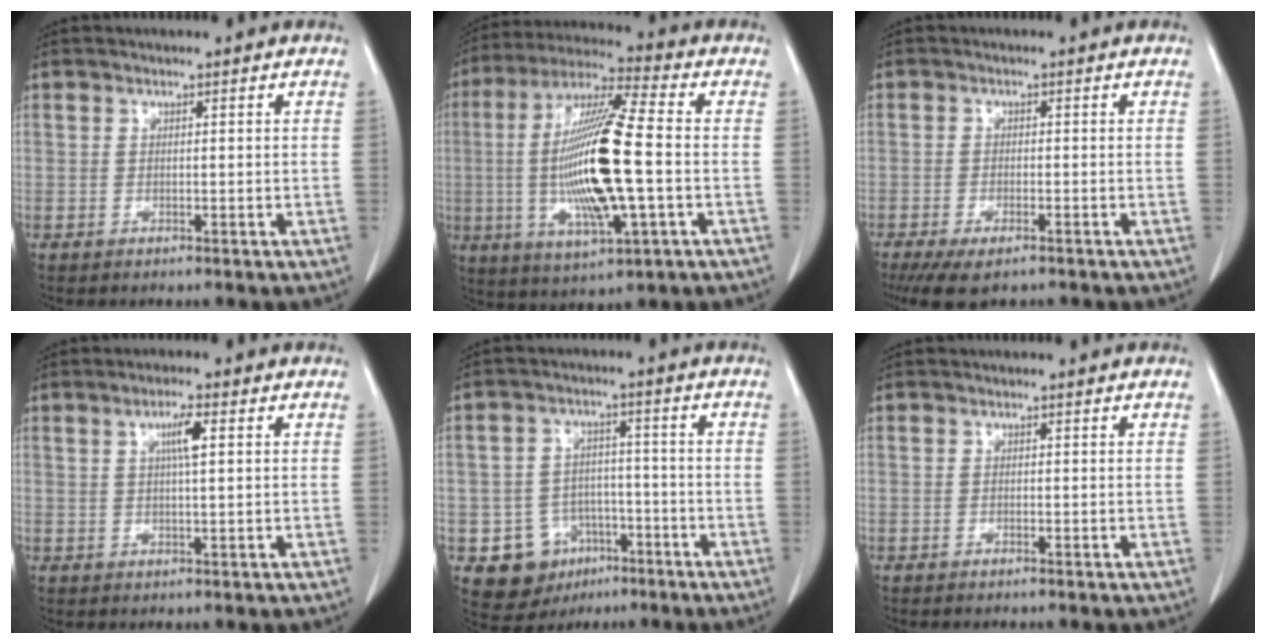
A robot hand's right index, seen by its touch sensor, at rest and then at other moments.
{"total": 18.3, "force": [-1.8, 2.3, 18.0], "torque": [-0.363, -0.005, -0.034]}
{"total": 6.1, "force": [-4.5, 2.0, 3.7], "torque": [-0.060, -0.011, -0.071]}
{"total": 3.4, "force": [1.0, 0.2, 3.3], "torque": [-0.057, 0.002, 0.016]}
{"total": 9.1, "force": [-4.1, 7.9, 2.2], "torque": [-0.036, 0.018, -0.050]}
{"total": 0.0}